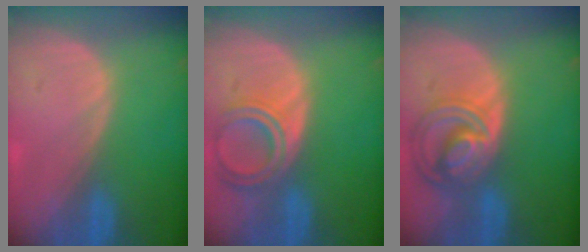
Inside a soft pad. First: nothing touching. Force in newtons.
{"total": 6.5, "press": 5.9, "slide": 2.8}
{"total": 8.8, "press": 7.6, "slide": 4.4}